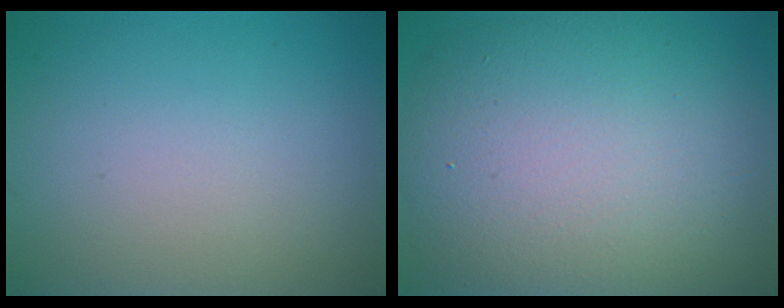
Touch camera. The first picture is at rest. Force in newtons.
{"total": 12.7, "press": 12.6, "slide": 0.8}